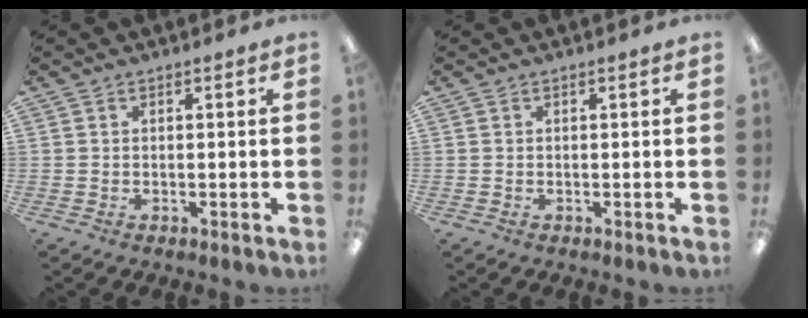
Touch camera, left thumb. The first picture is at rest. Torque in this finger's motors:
{"motor_torque": [-0.01, 0.01, 0.05, 0.05, 0.00]}